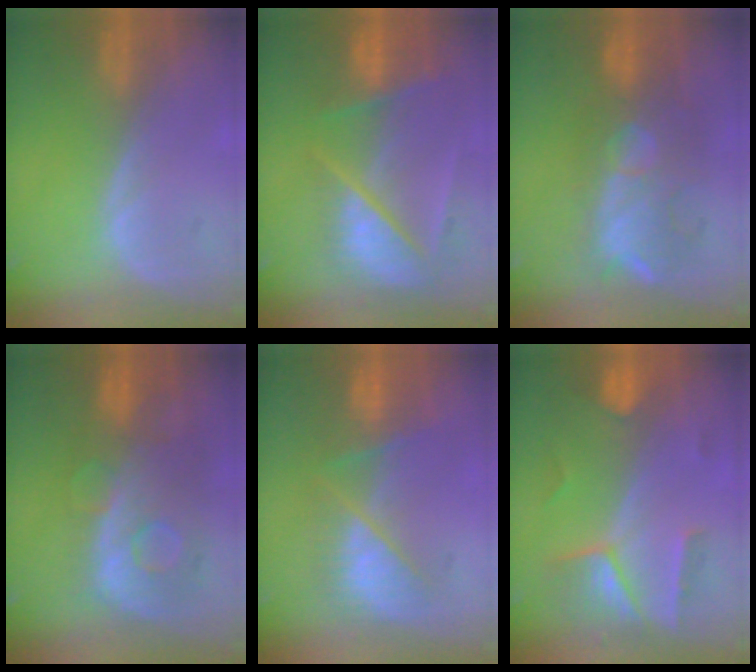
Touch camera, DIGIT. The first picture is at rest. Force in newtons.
{"total": 9.8, "press": 8.4, "slide": 5.0}
{"total": 9.0, "press": 9.0, "slide": 1.2}
{"total": 10.7, "press": 9.5, "slide": 4.8}
{"total": 7.5, "press": 7.2, "slide": 1.8}
{"total": 7.4, "press": 6.5, "slide": 3.6}